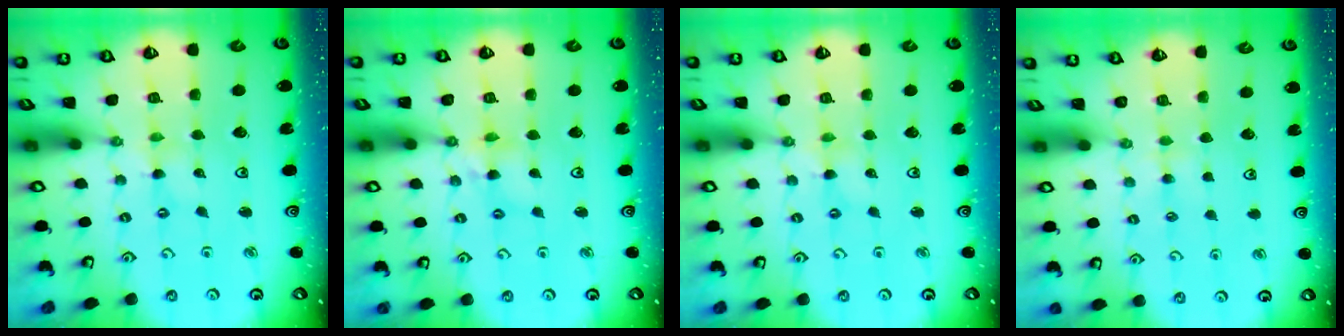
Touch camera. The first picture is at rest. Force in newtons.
{"total": 5.0, "press": 5.0, "slide": 0.4}
{"total": 0.8, "press": 0.8, "slide": 0.2}
{"total": 1.9, "press": 1.9, "slide": 0.4}